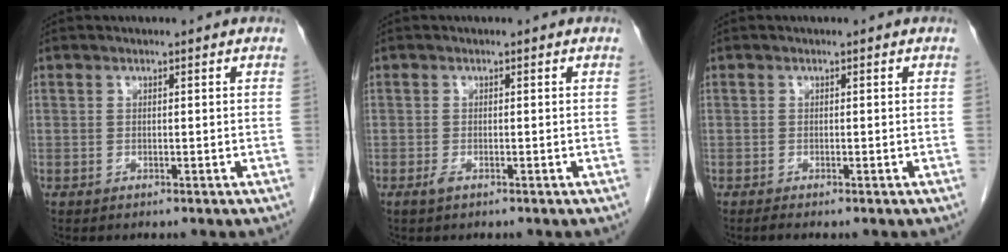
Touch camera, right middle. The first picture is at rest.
{"total": 0.9, "force": [-0.5, 0.2, 0.7], "torque": [-0.014, -0.001, -0.009]}
{"total": 0.6, "force": [-0.4, -0.1, 0.4], "torque": [-0.010, -0.002, -0.009]}